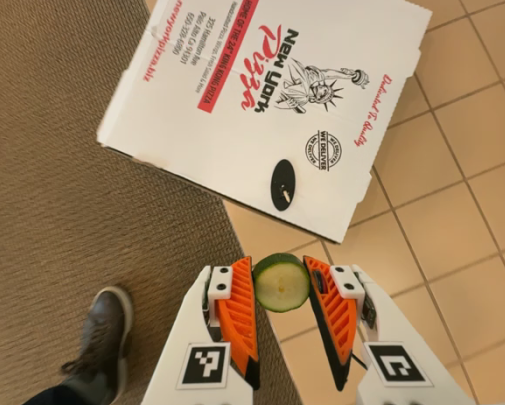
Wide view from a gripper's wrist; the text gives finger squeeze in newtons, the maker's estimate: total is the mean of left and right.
{"total": 7.4, "left": 7.1, "right": 7.7}